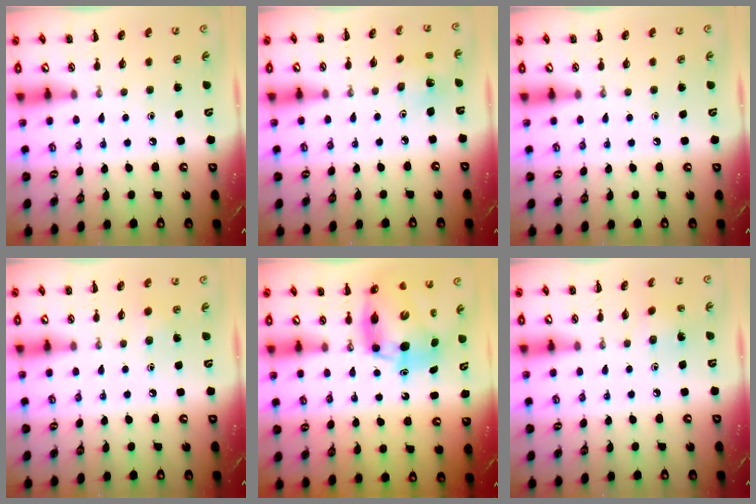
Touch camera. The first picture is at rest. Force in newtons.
{"total": 2.3, "press": 2.2, "slide": 0.7}
{"total": 0.0}
{"total": 2.1, "press": 2.0, "slide": 0.7}
{"total": 11.8, "press": 11.2, "slide": 3.7}
{"total": 1.8, "press": 1.7, "slide": 0.7}